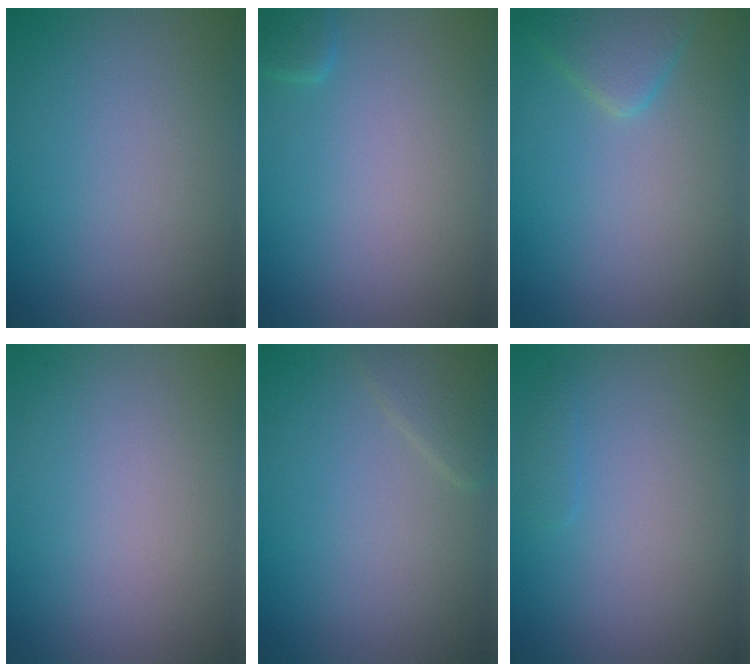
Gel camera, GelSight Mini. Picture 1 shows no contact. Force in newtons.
{"total": 1.0, "press": 1.0, "slide": 0.1}
{"total": 2.5, "press": 2.5, "slide": 0.2}
{"total": 0.0}
{"total": 1.4, "press": 1.4, "slide": 0.2}
{"total": 0.6, "press": 0.6, "slide": 0.0}